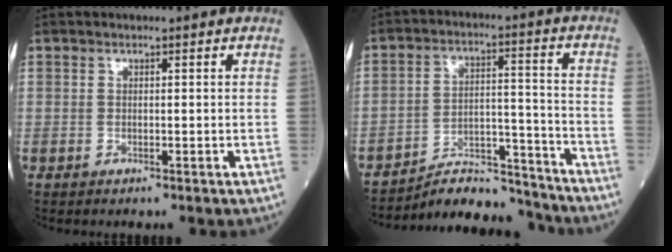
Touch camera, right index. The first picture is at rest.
{"total": 10.7, "force": [-10.6, 1.3, 0.8], "torque": [-0.008, 0.039, -0.176]}